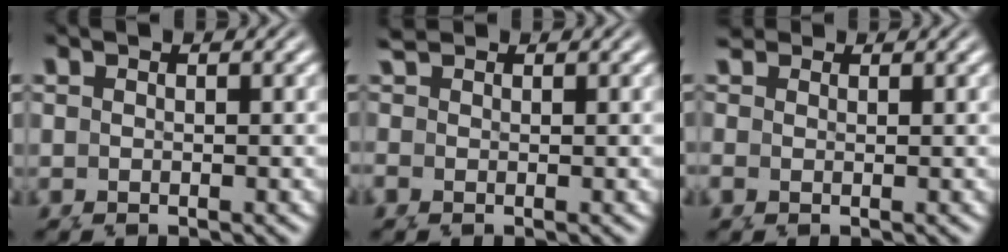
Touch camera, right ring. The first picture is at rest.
{"total": 0.7, "force": [0.6, -0.3, 0.1], "torque": [-0.006, -0.005, 0.013]}
{"total": 0.8, "force": [0.8, 0.0, 0.1], "torque": [-0.004, -0.007, 0.016]}